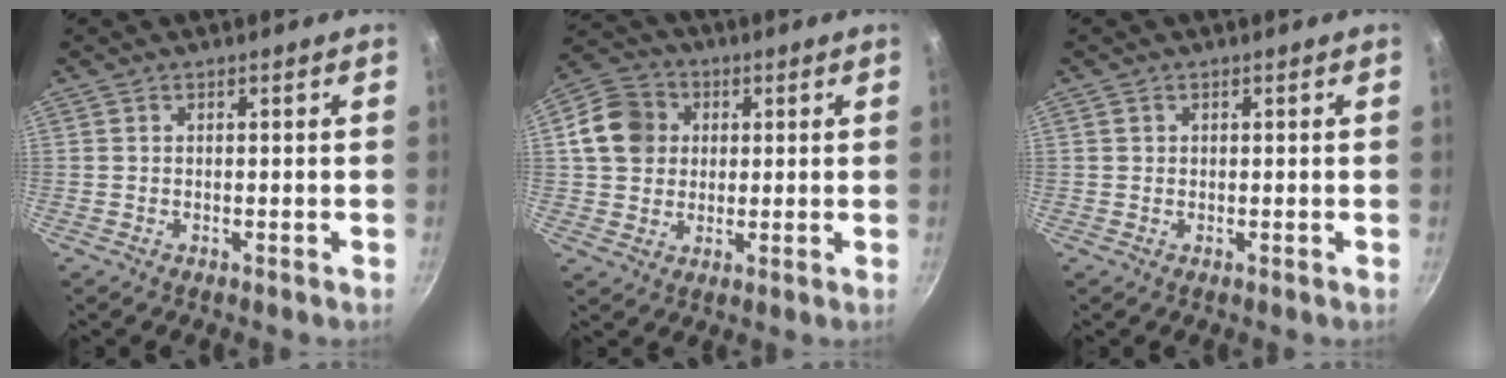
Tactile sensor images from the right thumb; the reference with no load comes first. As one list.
[{"total": 10.2, "force": [1.9, 8.9, 4.6], "torque": [-0.054, 0.012, 0.023]}, {"total": 0.6, "force": [0.1, 0.6, 0.0], "torque": [0.004, 0.004, 0.001]}]